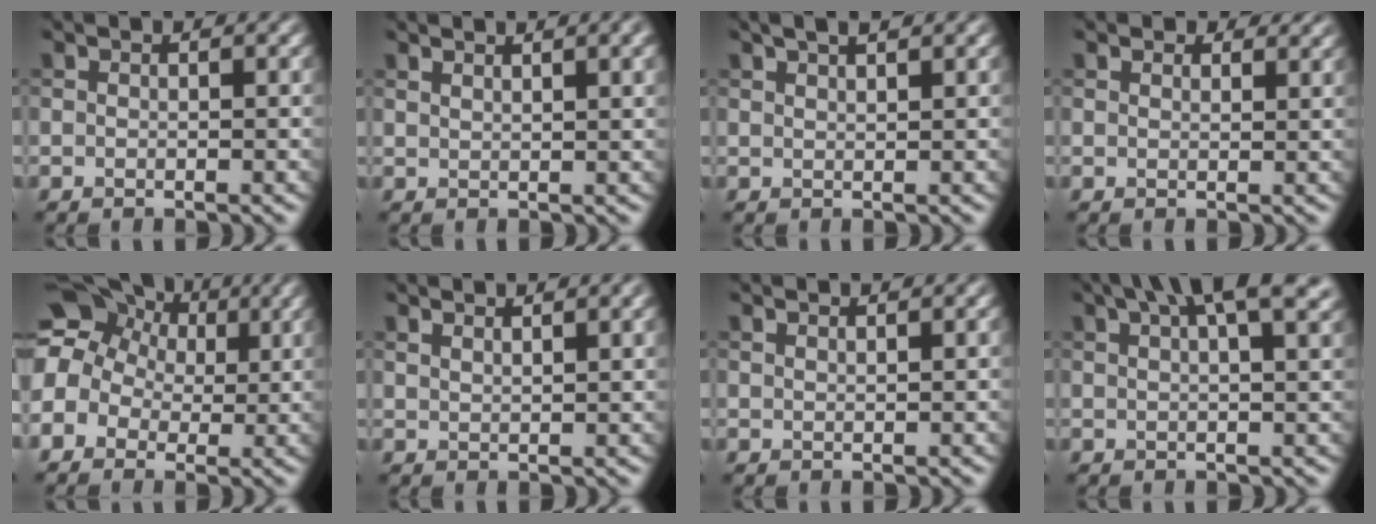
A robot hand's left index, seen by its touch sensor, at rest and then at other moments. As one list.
[{"total": 4.9, "force": [2.8, 1.7, 3.6], "torque": [-0.027, 0.019, 0.031]}, {"total": 2.5, "force": [1.8, 0.6, 1.7], "torque": [-0.014, 0.006, 0.026]}, {"total": 2.2, "force": [1.9, 1.0, 0.6], "torque": [-0.010, -0.007, 0.022]}, {"total": 12.4, "force": [2.9, 10.7, 5.5], "torque": [-0.143, 0.043, 0.011]}, {"total": 3.6, "force": [2.4, 1.0, 2.5], "torque": [-0.025, 0.007, 0.039]}, {"total": 0.9, "force": [0.7, 0.2, 0.6], "torque": [-0.008, 0.002, 0.012]}, {"total": 8.4, "force": [5.0, 2.6, 6.2], "torque": [-0.069, 0.028, 0.059]}]